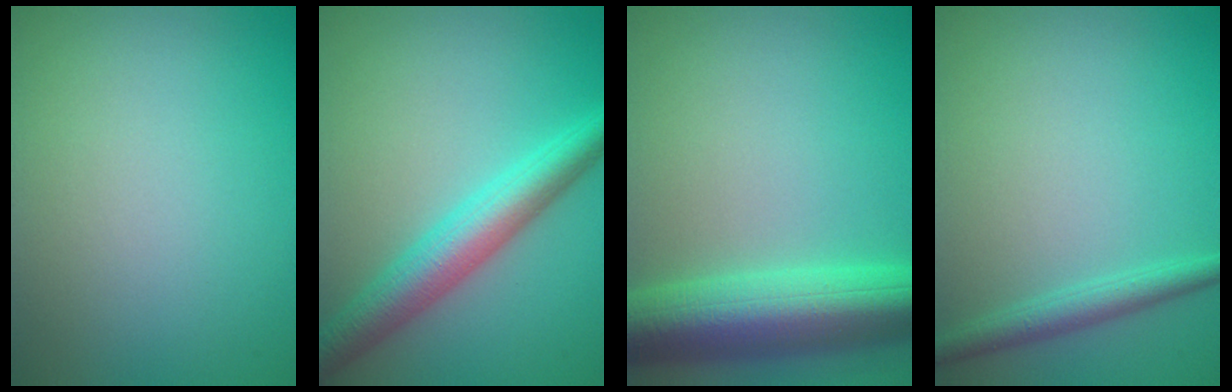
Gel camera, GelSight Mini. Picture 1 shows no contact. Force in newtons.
{"total": 5.3, "press": 5.3, "slide": 0.1}
{"total": 9.5, "press": 9.5, "slide": 0.1}
{"total": 2.2, "press": 2.2, "slide": 0.1}